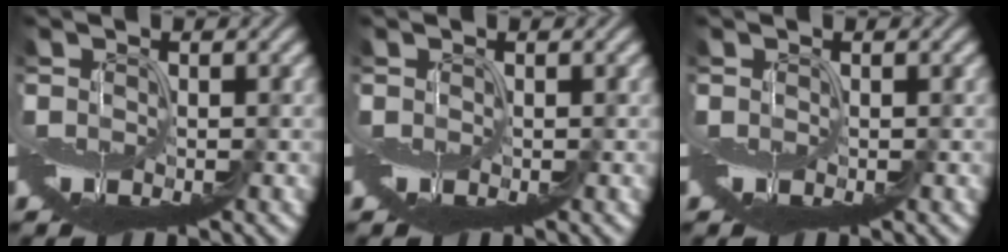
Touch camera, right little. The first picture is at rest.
{"total": 0.0}
{"total": 0.0}